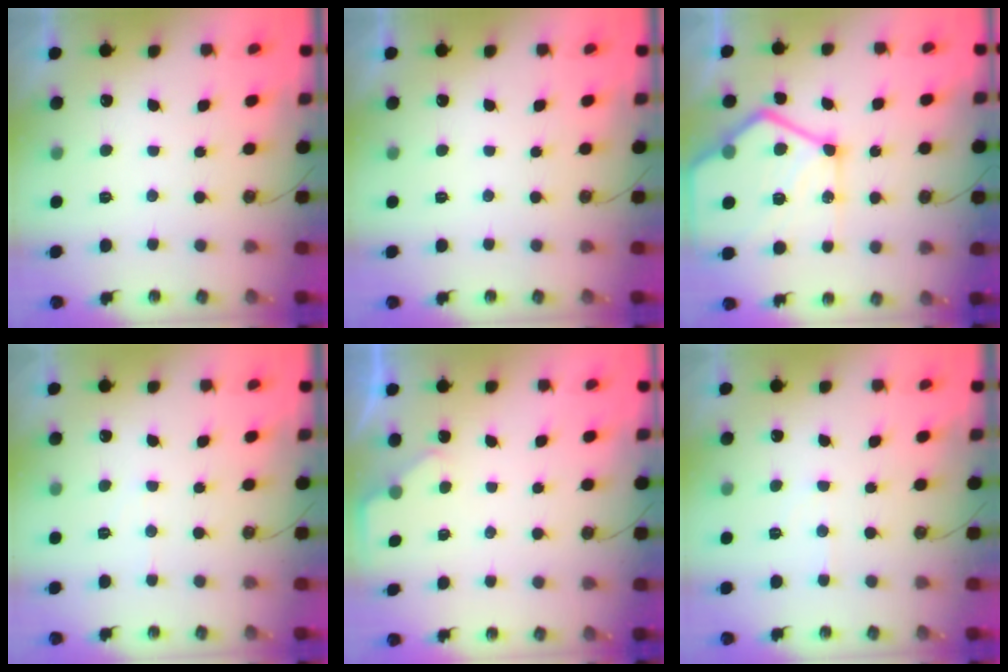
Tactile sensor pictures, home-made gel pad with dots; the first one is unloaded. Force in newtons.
{"total": 0.0}
{"total": 23.6, "press": 23.5, "slide": 2.4}
{"total": 3.9, "press": 3.9, "slide": 0.6}
{"total": 1.9, "press": 1.9, "slide": 0.3}
{"total": 4.4, "press": 4.3, "slide": 0.5}